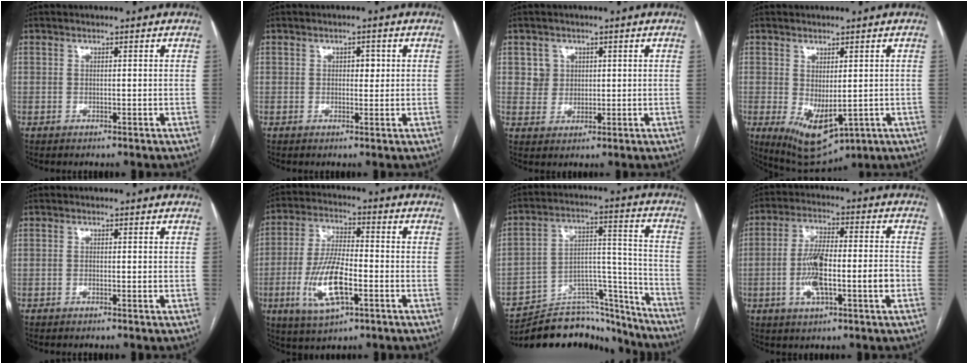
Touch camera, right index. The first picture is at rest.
{"total": 1.6, "force": [0.4, 0.9, 1.2], "torque": [-0.016, 0.004, 0.005]}
{"total": 3.0, "force": [1.2, 2.7, -0.1], "torque": [0.008, 0.002, 0.021]}
{"total": 9.1, "force": [-2.4, 4.1, 7.8], "torque": [-0.131, -0.021, -0.014]}
{"total": 1.1, "force": [-0.2, 0.3, 1.0], "torque": [-0.016, 0.000, -0.002]}
{"total": 11.7, "force": [-3.7, 3.6, 10.5], "torque": [-0.221, -0.006, -0.066]}
{"total": 20.4, "force": [-19.3, 5.3, 3.8], "torque": [-0.050, 0.054, -0.289]}
{"total": 11.3, "force": [-2.6, 2.4, 10.7], "torque": [-0.204, 0.016, -0.041]}